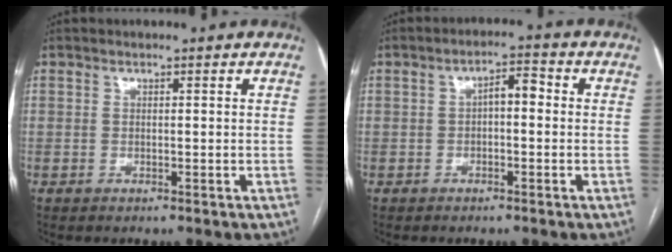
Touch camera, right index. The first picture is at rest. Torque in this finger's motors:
{"motor_torque": [0.63, 0.06, 0.19, 0.05]}